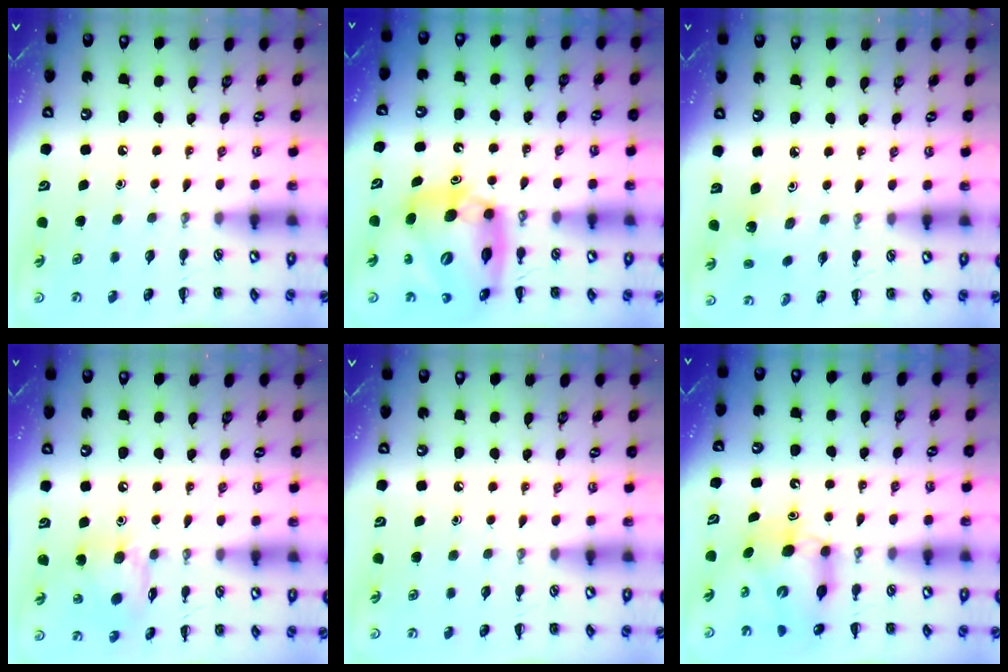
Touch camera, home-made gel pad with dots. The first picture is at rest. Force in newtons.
{"total": 15.1, "press": 14.6, "slide": 3.9}
{"total": 1.7, "press": 1.5, "slide": 0.7}
{"total": 12.3, "press": 12.2, "slide": 1.4}
{"total": 0.0}
{"total": 7.5, "press": 7.2, "slide": 1.9}